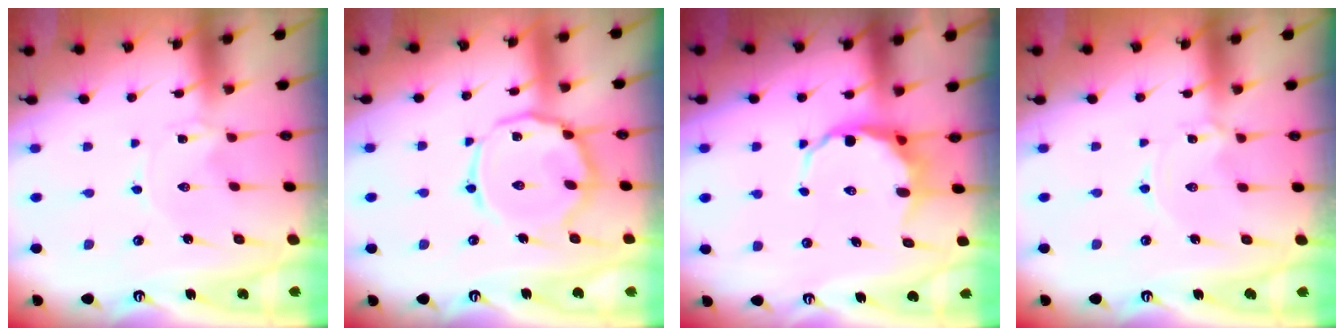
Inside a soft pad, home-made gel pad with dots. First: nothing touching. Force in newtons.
{"total": 12.5, "press": 12.4, "slide": 0.9}
{"total": 7.7, "press": 7.5, "slide": 1.7}
{"total": 1.2, "press": 1.2, "slide": 0.2}